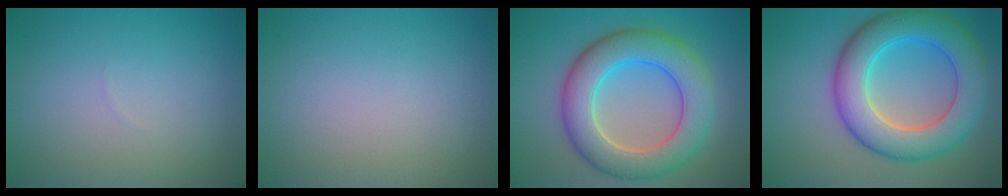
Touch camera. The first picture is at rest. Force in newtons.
{"total": 0.0}
{"total": 8.3, "press": 8.3, "slide": 0.7}
{"total": 8.8, "press": 8.8, "slide": 0.3}